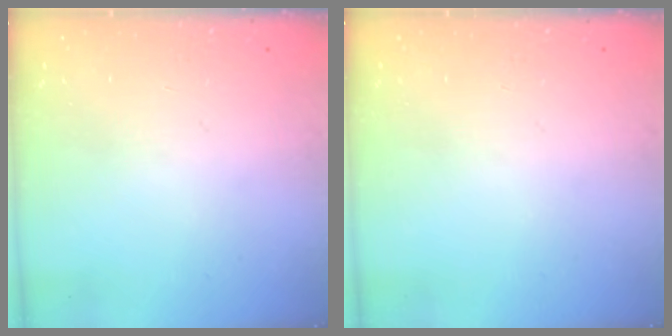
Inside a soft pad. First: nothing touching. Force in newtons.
{"total": 0.0}